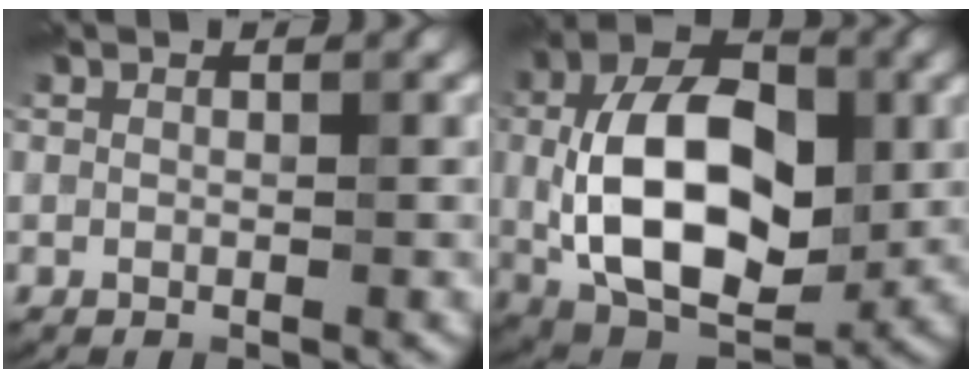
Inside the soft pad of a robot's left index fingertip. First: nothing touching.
{"total": 13.3, "force": [0.0, 8.0, 10.6], "torque": [-0.189, 0.006, -0.001]}